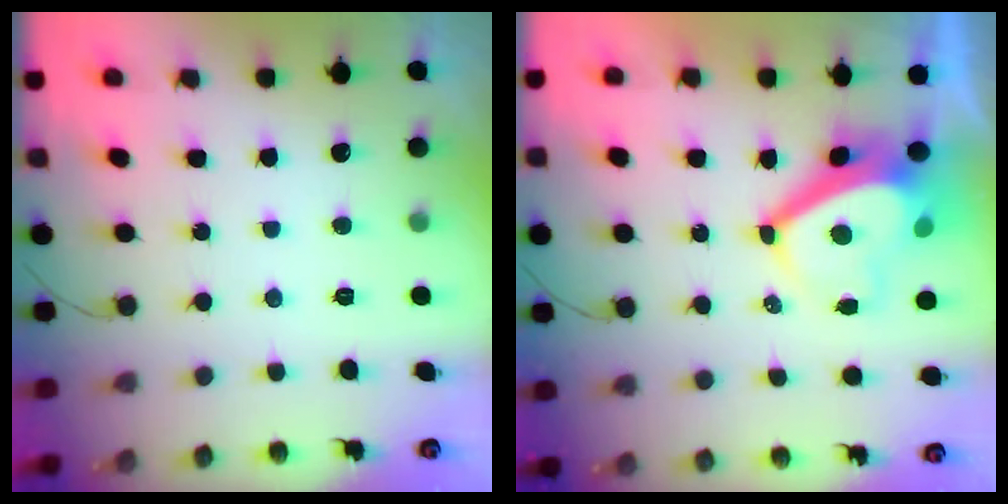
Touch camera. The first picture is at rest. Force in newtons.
{"total": 6.7, "press": 6.6, "slide": 0.9}